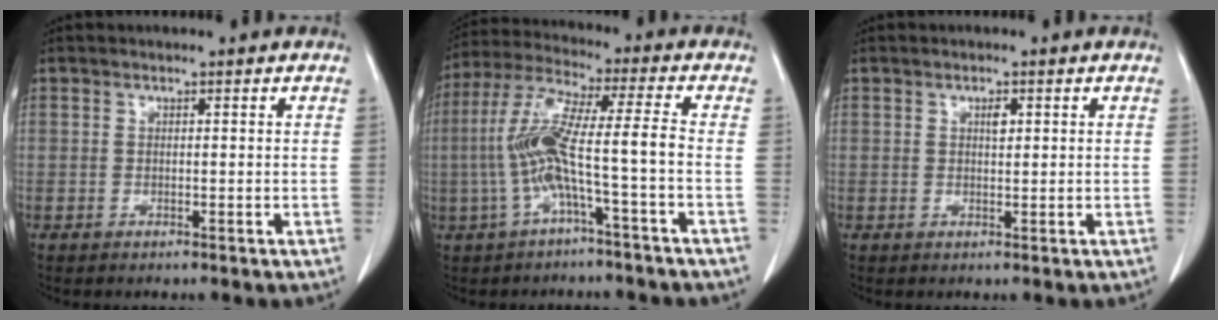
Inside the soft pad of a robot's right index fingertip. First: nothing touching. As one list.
[{"total": 10.3, "force": [-2.6, -0.2, 9.9], "torque": [-0.213, 0.024, -0.054]}, {"total": 1.3, "force": [0.5, 0.5, 1.1], "torque": [-0.018, 0.000, 0.008]}]